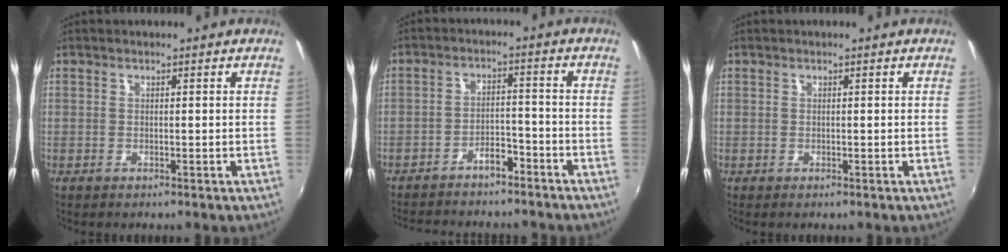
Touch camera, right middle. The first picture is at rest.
{"total": 9.7, "force": [-8.4, 3.1, 3.7], "torque": [-0.085, 0.018, -0.118]}
{"total": 0.0}